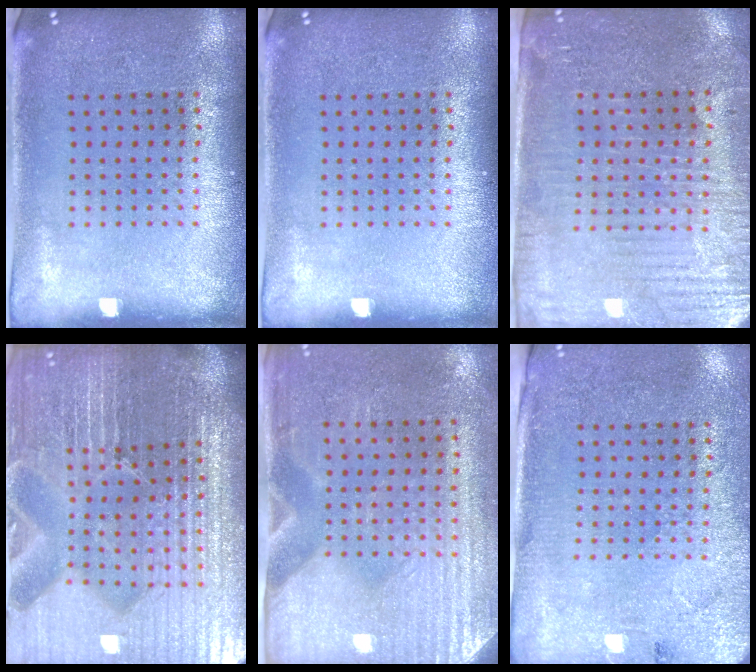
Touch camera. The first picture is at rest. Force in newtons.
{"total": 0.0}
{"total": 3.8, "press": 3.5, "slide": 1.3}
{"total": 7.3, "press": 6.4, "slide": 3.5}
{"total": 2.9, "press": 2.6, "slide": 1.5}
{"total": 2.7, "press": 2.4, "slide": 1.3}